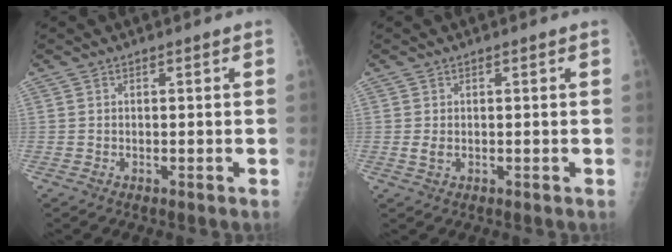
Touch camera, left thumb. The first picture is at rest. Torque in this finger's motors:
{"motor_torque": [-0.20, 0.11, 0.27, 0.08, 0.01]}